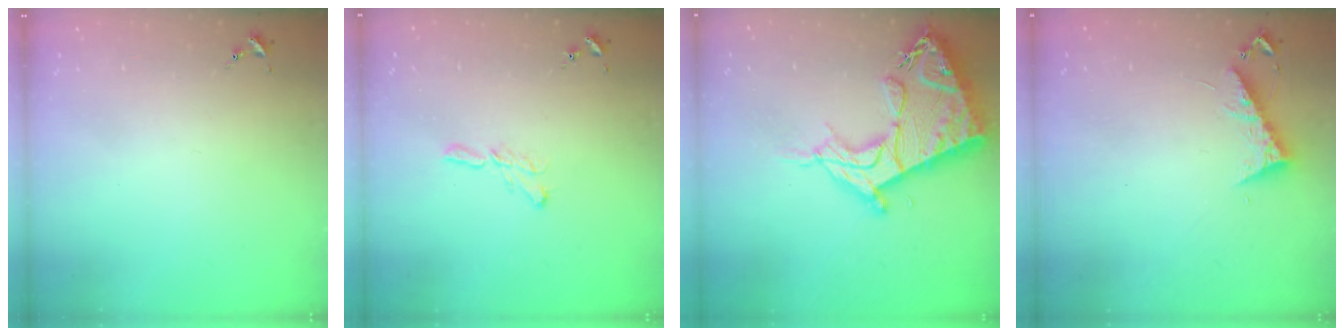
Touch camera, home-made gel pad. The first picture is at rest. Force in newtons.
{"total": 5.6, "press": 5.6, "slide": 0.2}
{"total": 19.5, "press": 19.4, "slide": 1.8}
{"total": 7.7, "press": 7.6, "slide": 0.6}